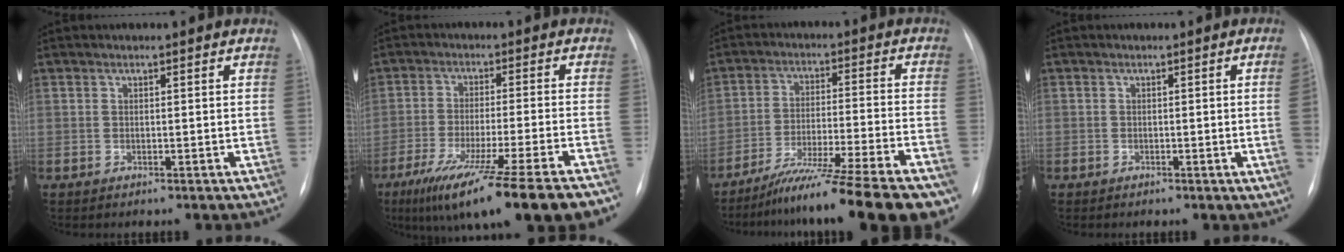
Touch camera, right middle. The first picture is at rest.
{"total": 19.8, "force": [-14.1, 0.2, 14.0], "torque": [-0.172, -0.055, -0.221]}
{"total": 20.3, "force": [-16.0, 0.2, 12.6], "torque": [-0.144, -0.020, -0.248]}
{"total": 2.1, "force": [-0.3, -0.5, 2.0], "torque": [-0.027, 0.001, -0.005]}